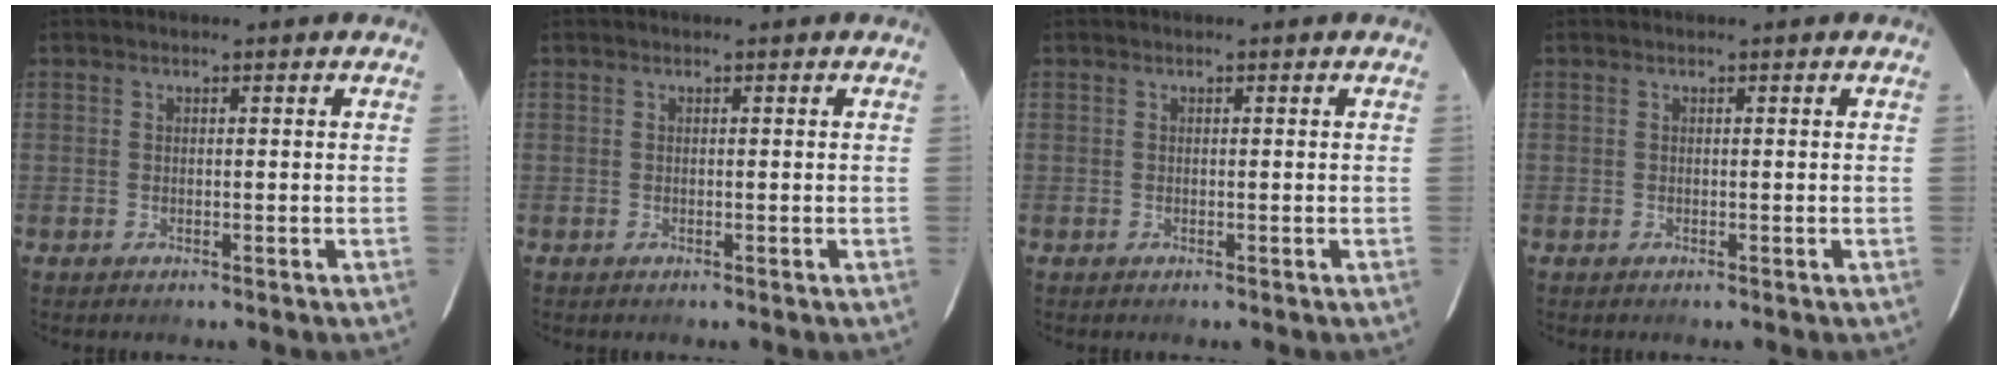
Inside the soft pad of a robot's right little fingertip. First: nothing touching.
{"total": 0.0}
{"total": 0.0}
{"total": 0.0}